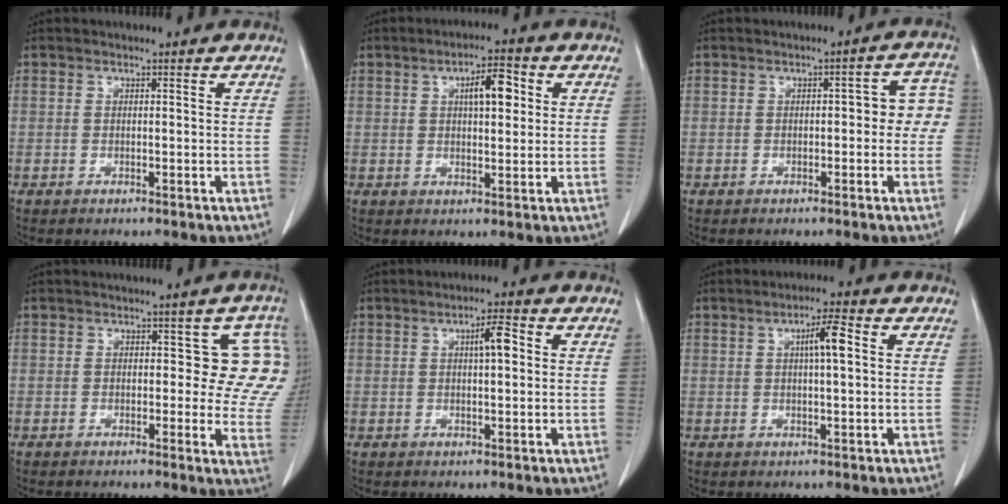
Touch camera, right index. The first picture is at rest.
{"total": 6.0, "force": [1.8, 1.9, 5.4], "torque": [-0.087, 0.011, 0.029]}
{"total": 5.3, "force": [-0.1, 2.3, 4.8], "torque": [-0.046, 0.032, -0.004]}
{"total": 8.1, "force": [2.1, 4.0, 6.7], "torque": [-0.051, 0.009, 0.013]}
{"total": 3.9, "force": [0.9, 0.7, 3.7], "torque": [-0.062, 0.007, 0.013]}
{"total": 4.7, "force": [1.1, 0.4, 4.5], "torque": [-0.078, 0.006, 0.017]}